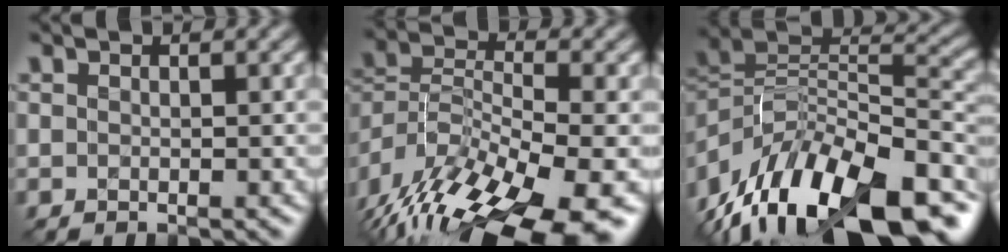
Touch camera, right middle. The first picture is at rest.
{"total": 13.9, "force": [-9.1, 4.3, 9.6], "torque": [-0.185, -0.001, -0.147]}
{"total": 17.0, "force": [-9.6, 7.7, 11.7], "torque": [-0.215, 0.005, -0.161]}